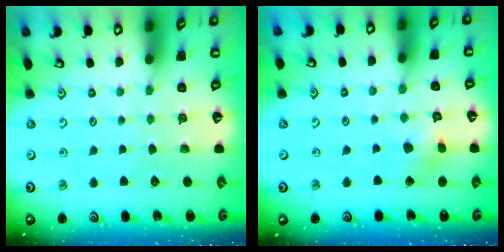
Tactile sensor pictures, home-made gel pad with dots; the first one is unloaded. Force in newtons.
{"total": 5.1, "press": 5.0, "slide": 0.5}